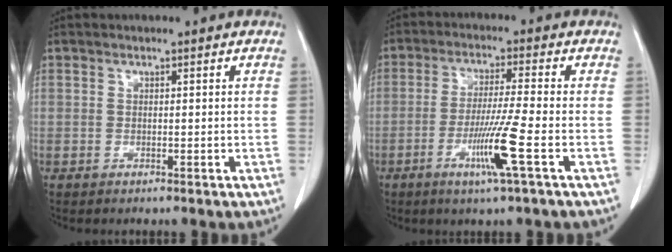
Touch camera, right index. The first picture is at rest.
{"total": 8.0, "force": [-3.2, -1.2, 7.2], "torque": [-0.136, -0.019, -0.063]}